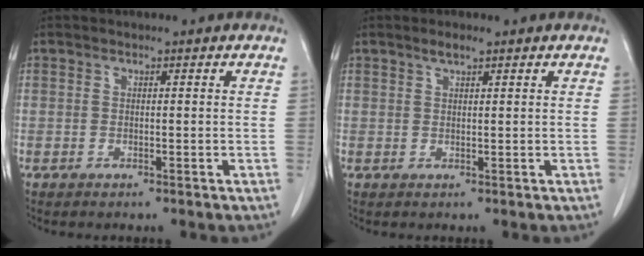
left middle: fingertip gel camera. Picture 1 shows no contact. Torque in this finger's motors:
{"motor_torque": [0.52, -0.41, -0.01, 0.02]}